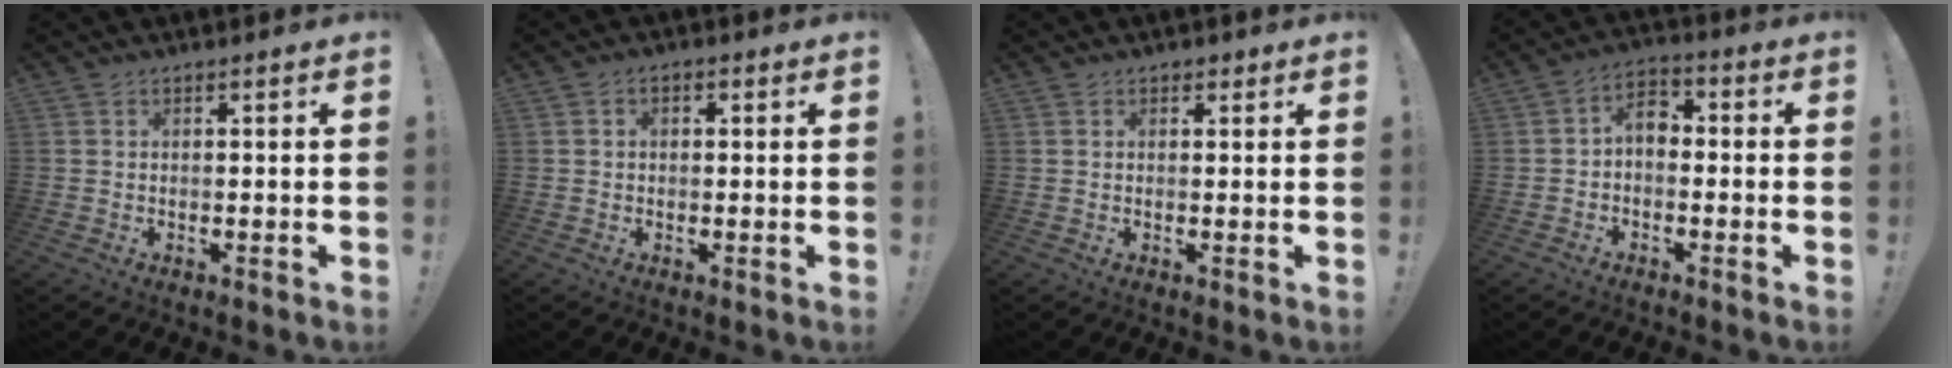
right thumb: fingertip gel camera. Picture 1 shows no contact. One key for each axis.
{"total": 1.5, "fx": -0.2, "fy": 1.2, "fz": 0.9, "tx": -0.009, "ty": 0.004, "tz": -0.007}
{"total": 1.2, "fx": 0.7, "fy": 0.9, "fz": 0.4, "tx": 0.003, "ty": -0.003, "tz": 0.011}
{"total": 5.3, "fx": -0.8, "fy": 3.6, "fz": 3.7, "tx": -0.078, "ty": 0.009, "tz": -0.015}